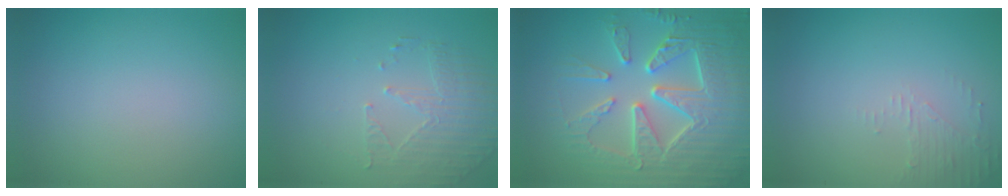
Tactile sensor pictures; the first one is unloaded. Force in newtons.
{"total": 1.9, "press": 1.5, "slide": 1.2}
{"total": 8.8, "press": 6.4, "slide": 6.0}
{"total": 1.6, "press": 1.5, "slide": 0.4}